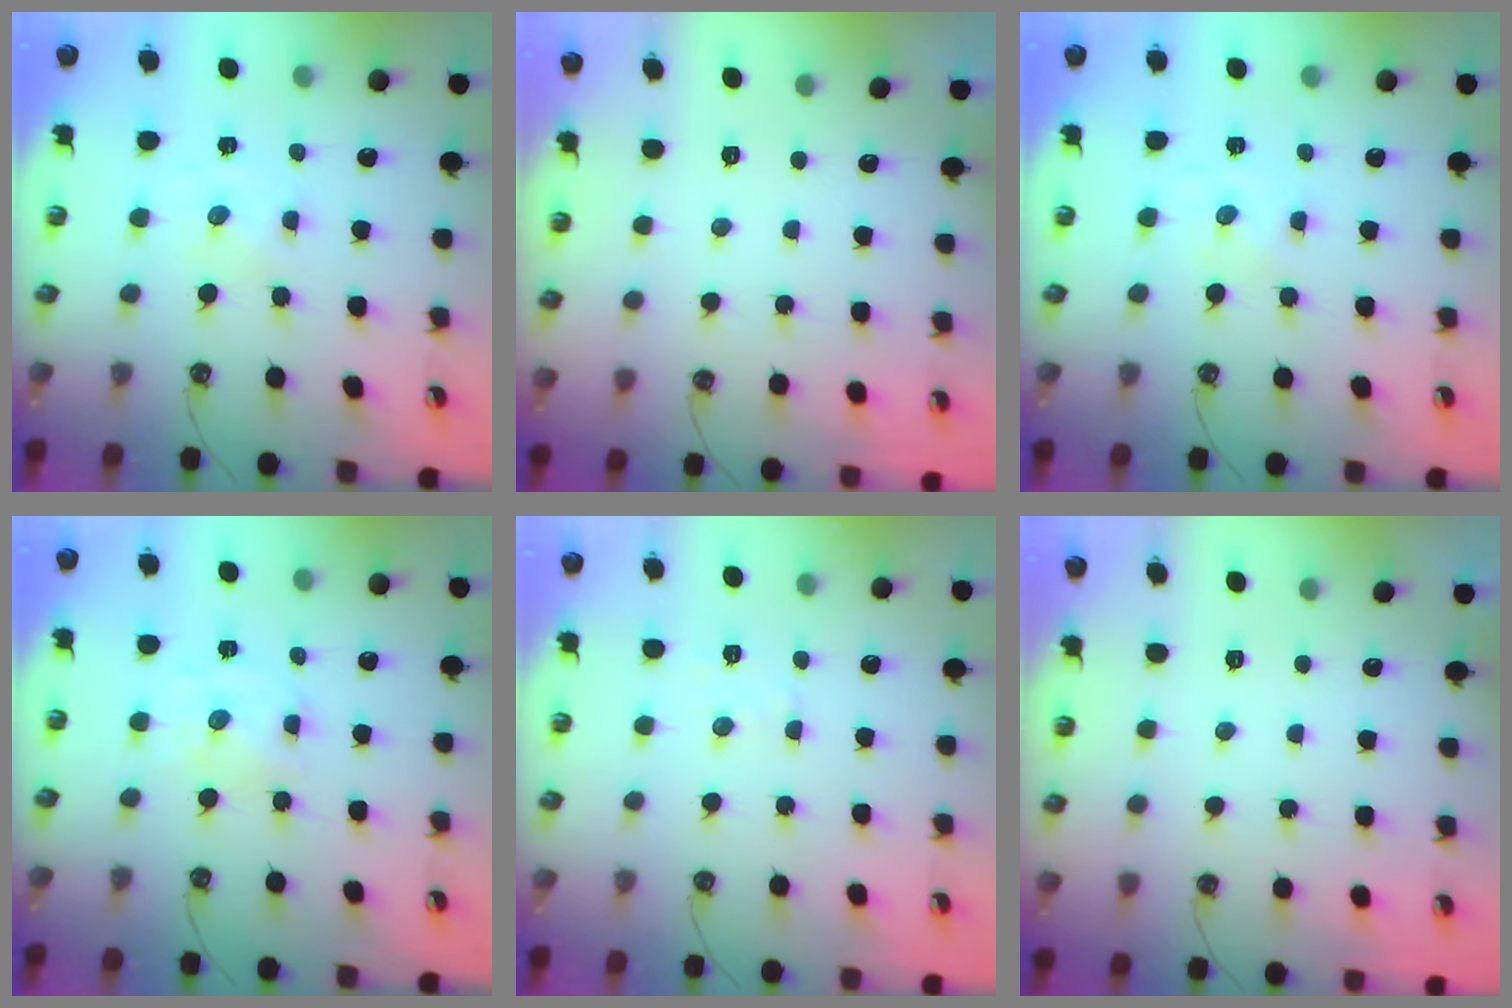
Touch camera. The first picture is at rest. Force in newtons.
{"total": 0.0}
{"total": 0.7, "press": 0.7, "slide": 0.2}
{"total": 3.9, "press": 3.8, "slide": 1.0}
{"total": 5.4, "press": 5.3, "slide": 0.6}
{"total": 0.0}